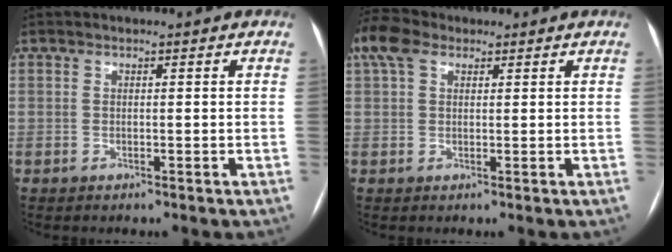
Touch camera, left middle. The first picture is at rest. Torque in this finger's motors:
{"motor_torque": [0.59, -0.53, 0.22, 0.07]}